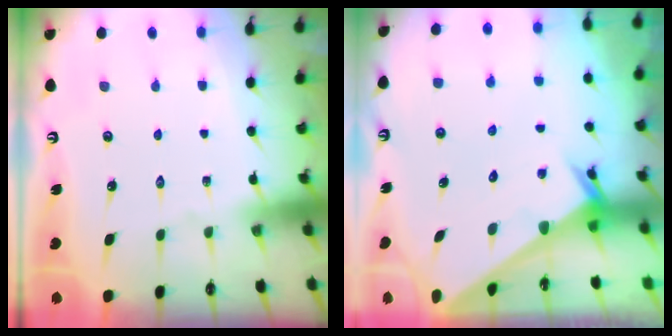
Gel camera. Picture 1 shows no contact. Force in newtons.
{"total": 2.0, "press": 2.0, "slide": 0.2}